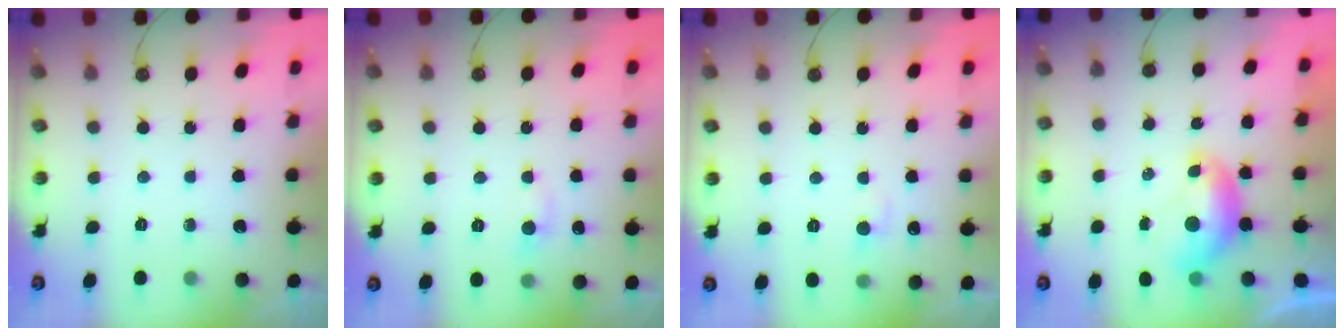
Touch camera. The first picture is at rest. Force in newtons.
{"total": 1.5, "press": 1.2, "slide": 0.9}
{"total": 1.3, "press": 1.2, "slide": 0.6}
{"total": 0.9, "press": 0.8, "slide": 0.3}